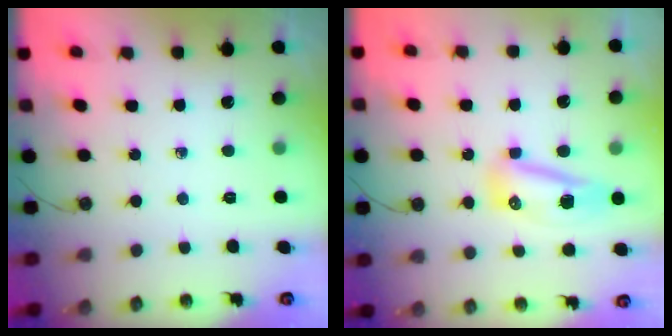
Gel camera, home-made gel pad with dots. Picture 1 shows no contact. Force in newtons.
{"total": 16.3, "press": 11.1, "slide": 11.9}